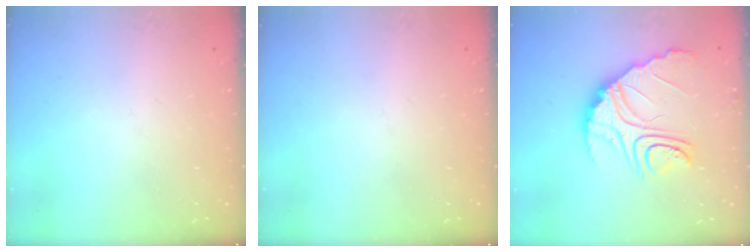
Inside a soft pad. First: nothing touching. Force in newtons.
{"total": 0.0}
{"total": 13.4, "press": 13.3, "slide": 1.1}